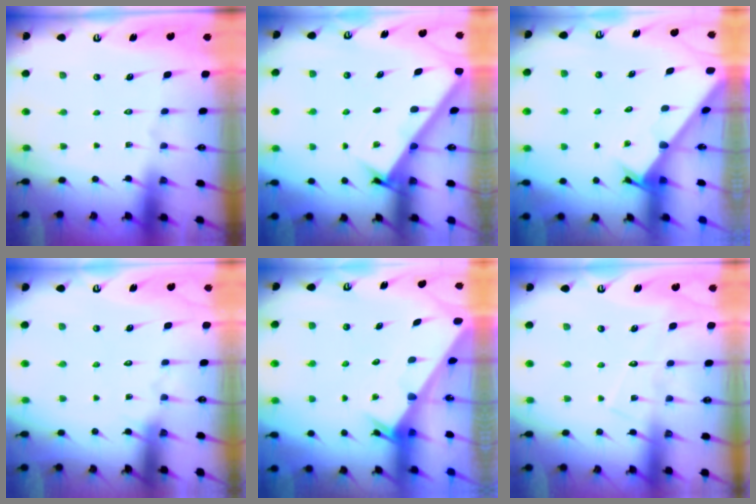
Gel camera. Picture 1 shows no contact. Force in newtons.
{"total": 2.9, "press": 2.8, "slide": 0.2}
{"total": 2.4, "press": 2.4, "slide": 0.2}
{"total": 5.4, "press": 5.4, "slide": 0.3}
{"total": 3.4, "press": 3.4, "slide": 0.4}
{"total": 7.0, "press": 6.9, "slide": 0.5}